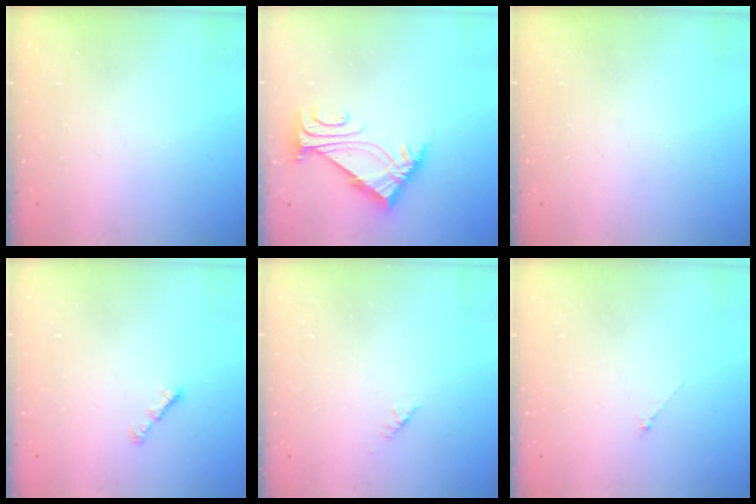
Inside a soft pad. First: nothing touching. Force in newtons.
{"total": 5.5, "press": 5.3, "slide": 1.1}
{"total": 0.0}
{"total": 1.9, "press": 1.8, "slide": 0.6}
{"total": 1.4, "press": 1.3, "slide": 0.5}
{"total": 0.6, "press": 0.5, "slide": 0.3}